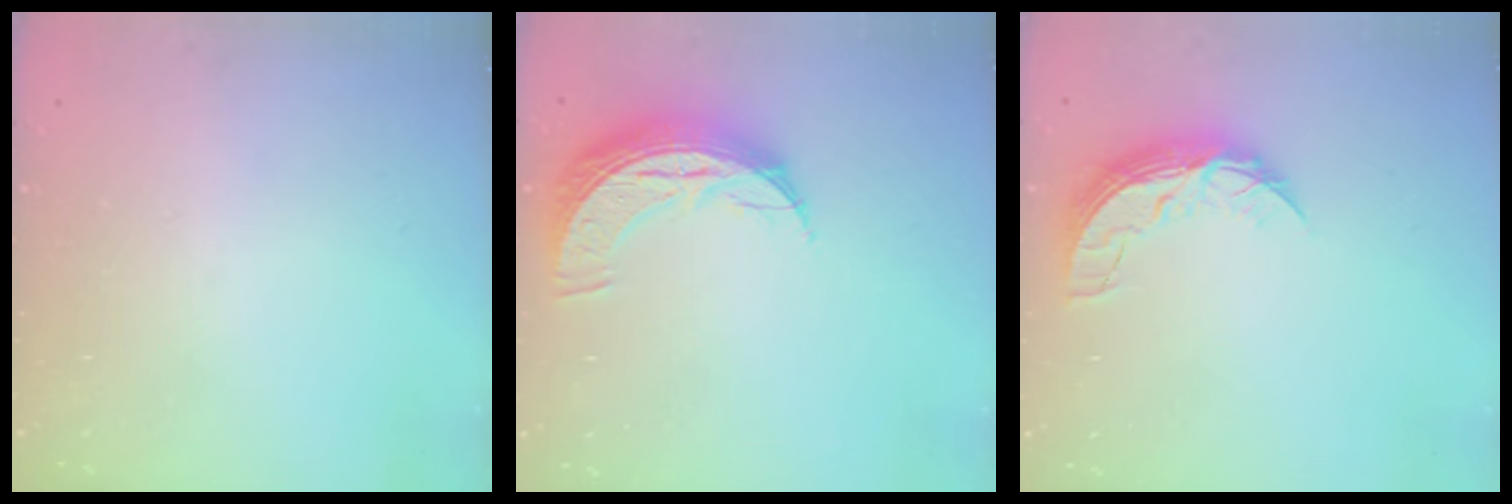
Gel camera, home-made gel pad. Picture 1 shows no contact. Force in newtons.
{"total": 10.1, "press": 10.1, "slide": 0.7}
{"total": 8.0, "press": 8.0, "slide": 0.5}